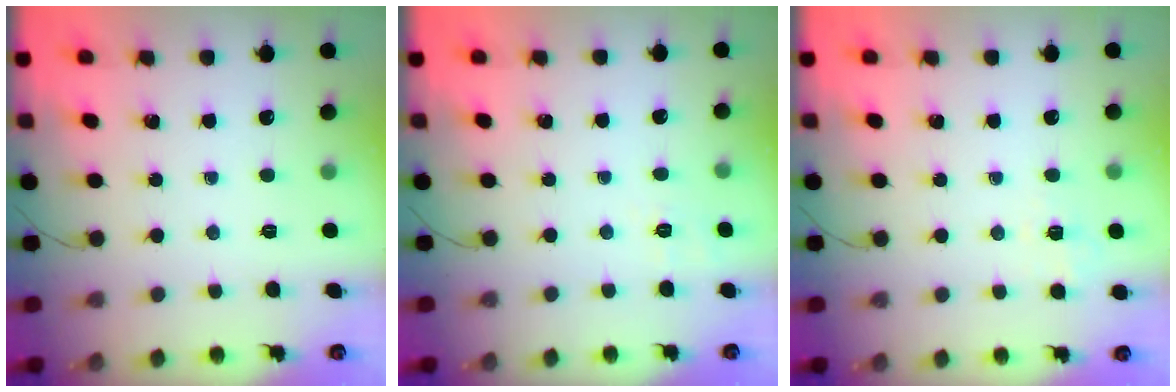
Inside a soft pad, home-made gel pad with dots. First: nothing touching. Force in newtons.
{"total": 2.0, "press": 0.4, "slide": 1.9}
{"total": 2.2, "press": 1.3, "slide": 1.8}